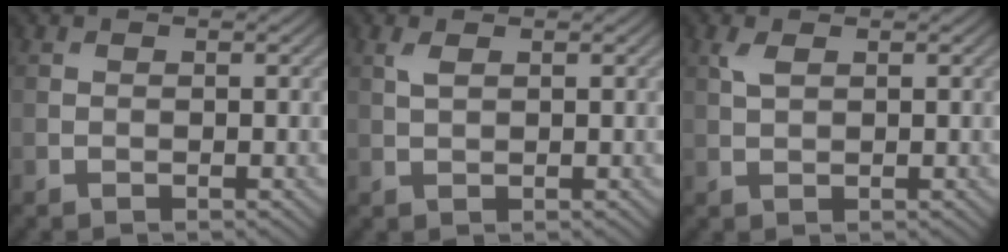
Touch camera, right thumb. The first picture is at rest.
{"total": 1.5, "force": [0.7, 0.6, 1.2], "torque": [-0.032, 0.001, 0.016]}
{"total": 1.7, "force": [0.8, 0.8, 1.3], "torque": [-0.036, 0.002, 0.018]}